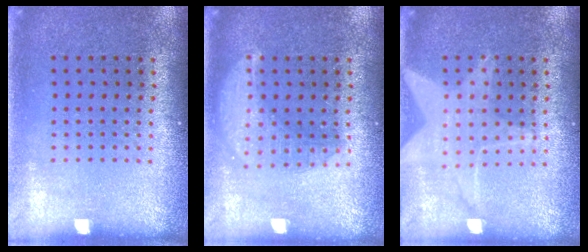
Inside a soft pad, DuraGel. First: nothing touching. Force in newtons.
{"total": 2.8, "press": 2.8, "slide": 0.3}
{"total": 1.5, "press": 1.5, "slide": 0.4}